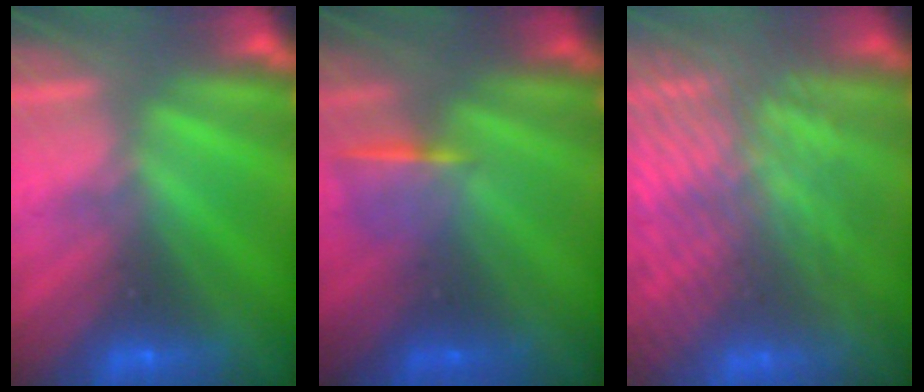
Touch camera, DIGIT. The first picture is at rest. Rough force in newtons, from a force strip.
{"total": 1.1}
{"total": 8.6}